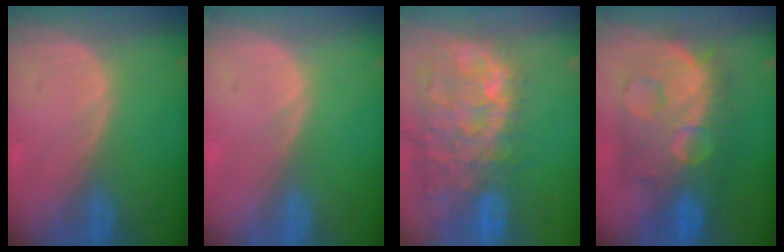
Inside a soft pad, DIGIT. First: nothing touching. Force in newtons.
{"total": 0.0}
{"total": 14.9, "press": 12.0, "slide": 8.8}
{"total": 12.2, "press": 12.1, "slide": 1.3}